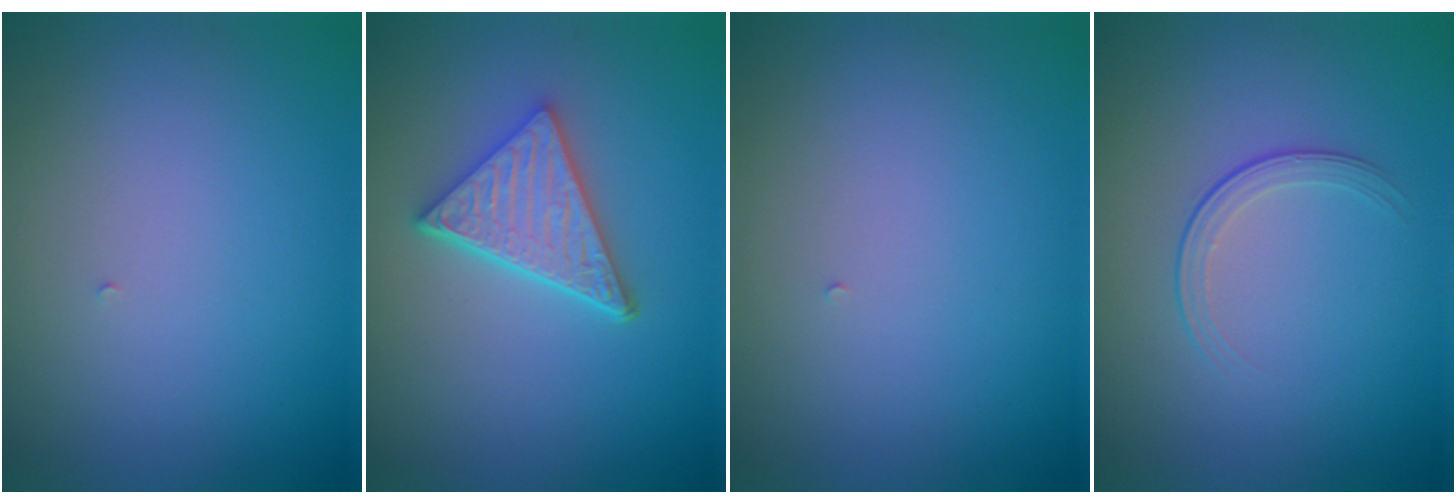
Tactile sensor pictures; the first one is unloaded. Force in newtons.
{"total": 4.9, "press": 3.7, "slide": 3.3}
{"total": 0.0}
{"total": 1.7, "press": 0.9, "slide": 1.4}